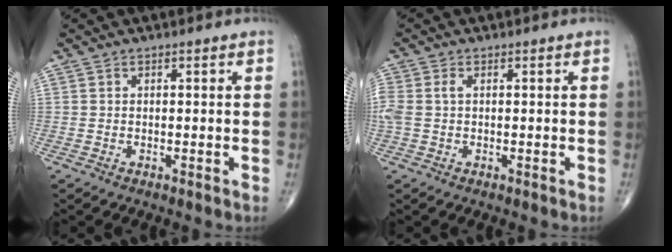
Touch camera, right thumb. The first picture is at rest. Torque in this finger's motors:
{"motor_torque": [0.12, 0.05, 0.49, 0.10, 0.12]}